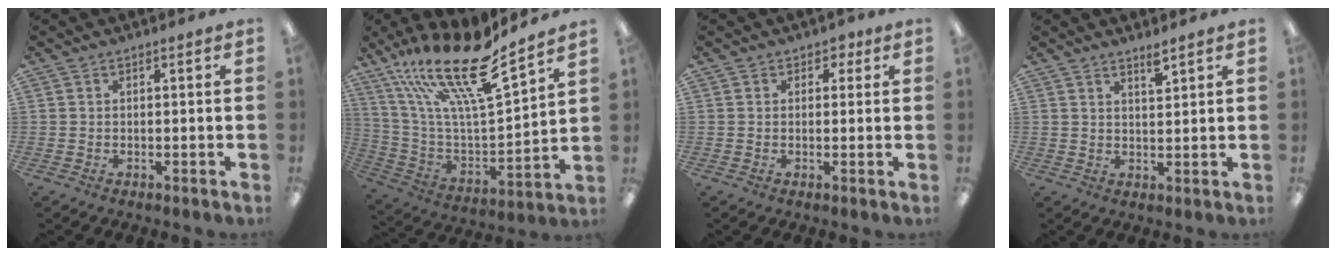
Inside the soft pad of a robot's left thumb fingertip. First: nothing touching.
{"total": 22.4, "force": [17.1, 4.9, 13.6], "torque": [-0.261, -0.116, 0.288]}
{"total": 2.1, "force": [0.8, 1.8, 0.8], "torque": [0.001, 0.000, 0.011]}
{"total": 2.8, "force": [2.5, 0.0, 1.2], "torque": [-0.014, -0.016, 0.042]}